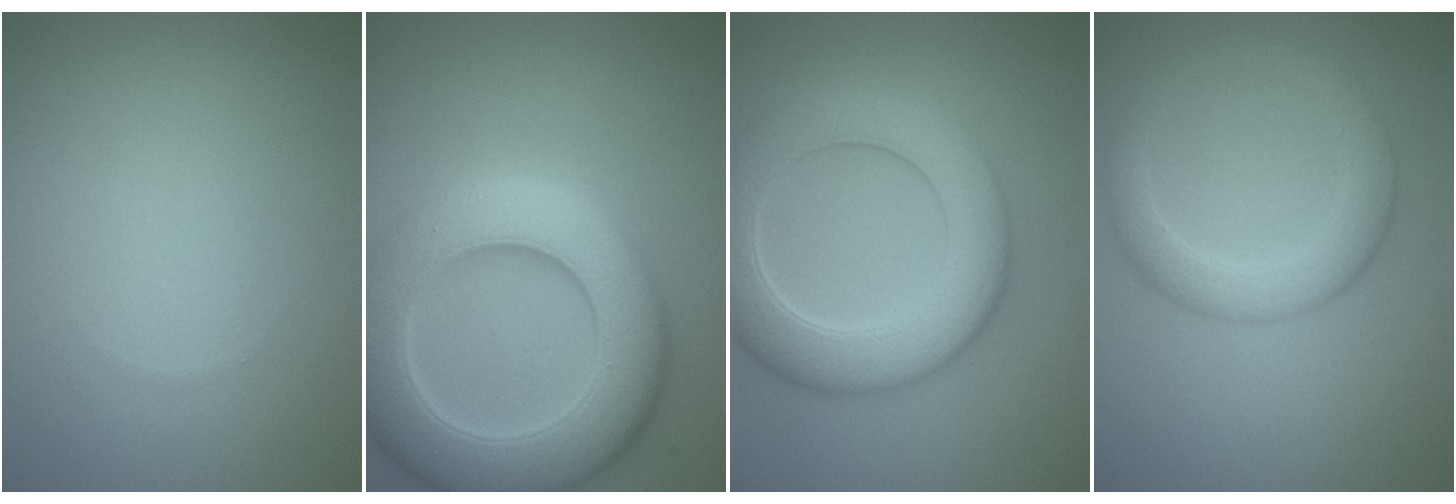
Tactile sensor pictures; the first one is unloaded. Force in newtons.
{"total": 10.9, "press": 10.9, "slide": 0.4}
{"total": 7.9, "press": 7.9, "slide": 0.5}
{"total": 3.7, "press": 3.7, "slide": 0.1}